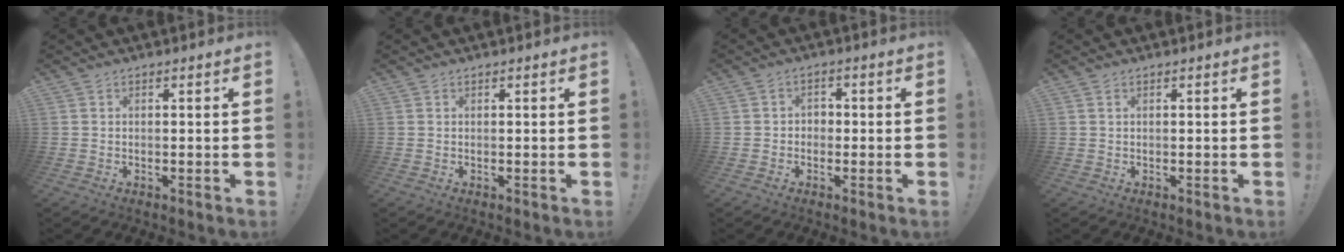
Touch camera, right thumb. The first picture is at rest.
{"total": 0.0}
{"total": 2.4, "force": [-1.1, 2.0, 1.0], "torque": [-0.015, 0.006, -0.020]}
{"total": 0.6, "force": [0.3, 0.2, 0.4], "torque": [-0.009, 0.000, 0.006]}